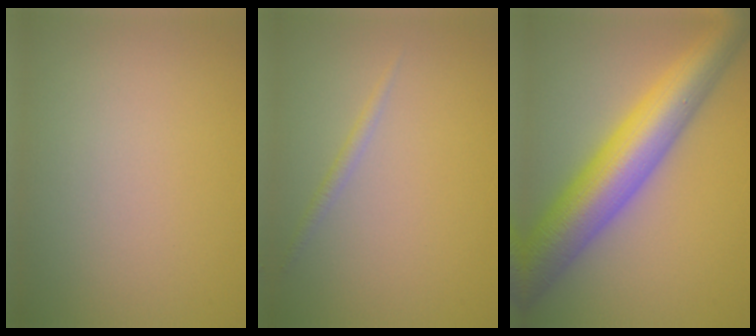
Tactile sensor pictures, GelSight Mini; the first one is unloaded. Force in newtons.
{"total": 0.9, "press": 0.9, "slide": 0.1}
{"total": 10.3, "press": 10.3, "slide": 0.1}